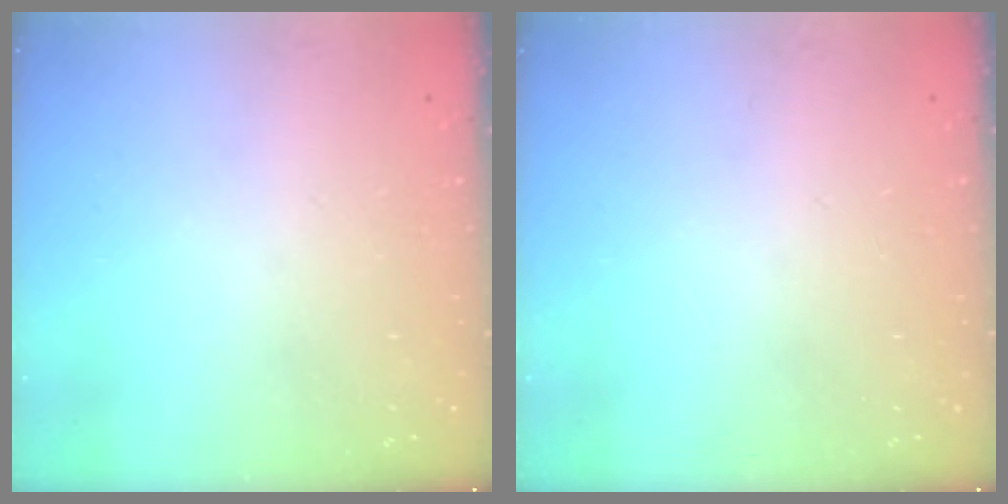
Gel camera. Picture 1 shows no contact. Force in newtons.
{"total": 0.0}